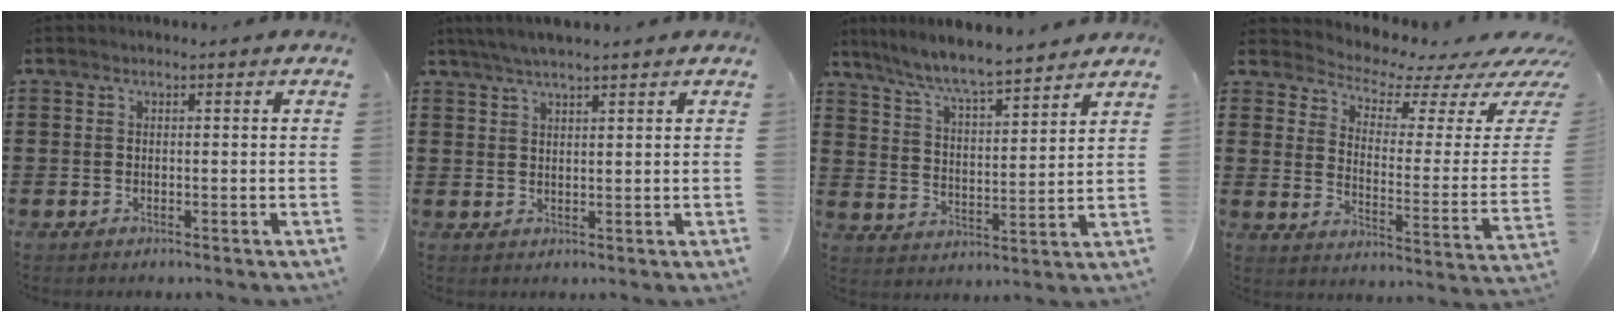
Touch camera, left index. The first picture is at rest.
{"total": 2.9, "force": [2.5, 0.1, 1.5], "torque": [-0.034, 0.002, 0.047]}
{"total": 6.9, "force": [6.3, 0.2, 2.8], "torque": [-0.081, -0.034, 0.109]}
{"total": 4.1, "force": [3.7, 0.9, 1.5], "torque": [-0.046, -0.038, 0.055]}